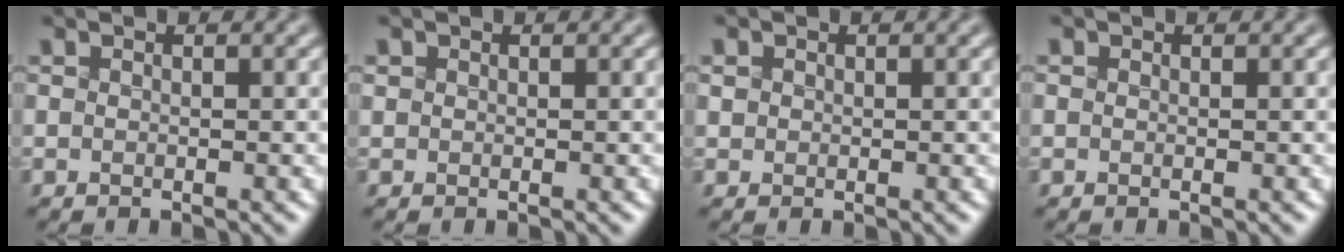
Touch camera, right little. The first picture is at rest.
{"total": 0.7, "force": [0.3, 0.6, 0.2], "torque": [-0.012, 0.007, 0.010]}
{"total": 1.4, "force": [0.5, 1.2, 0.6], "torque": [-0.014, 0.011, 0.012]}
{"total": 0.5, "force": [0.3, 0.4, 0.2], "torque": [-0.007, 0.004, -0.005]}